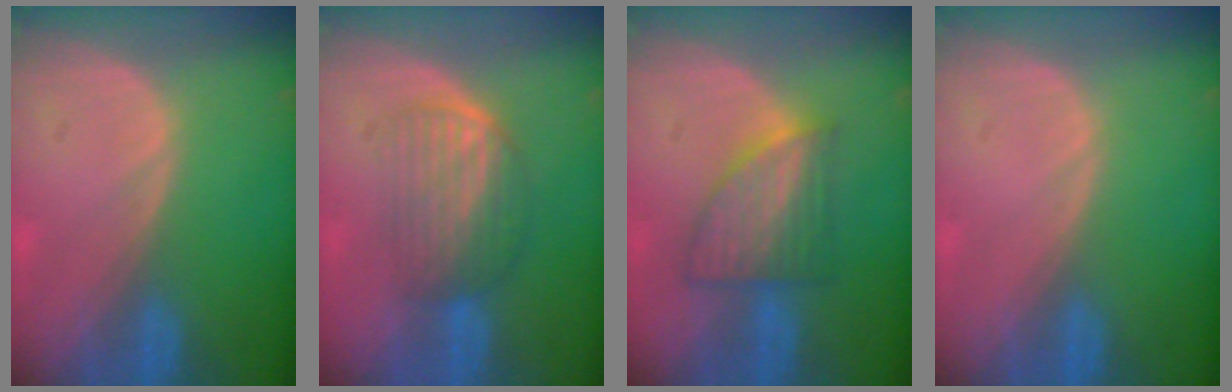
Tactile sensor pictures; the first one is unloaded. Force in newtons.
{"total": 5.8, "press": 5.5, "slide": 2.0}
{"total": 6.6, "press": 6.3, "slide": 2.0}
{"total": 0.0}